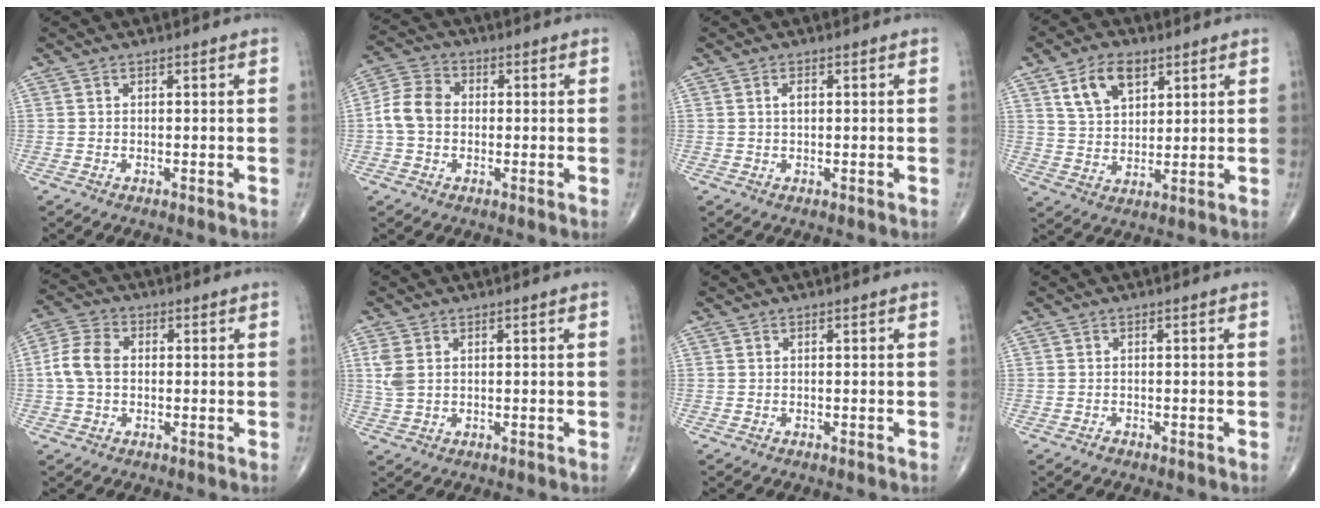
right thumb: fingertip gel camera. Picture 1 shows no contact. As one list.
[{"total": 7.6, "force": [-0.3, 5.9, 4.7], "torque": [-0.086, 0.024, -0.016]}, {"total": 1.7, "force": [0.4, 0.9, 1.4], "torque": [-0.024, 0.002, 0.005]}, {"total": 9.4, "force": [4.7, 5.8, 5.8], "torque": [-0.082, -0.017, 0.088]}, {"total": 6.9, "force": [0.0, 5.0, 4.8], "torque": [-0.099, 0.018, -0.007]}, {"total": 3.6, "force": [1.0, 2.4, 2.6], "torque": [-0.067, 0.003, 0.024]}, {"total": 0.0}, {"total": 0.5, "force": [-0.4, 0.3, 0.1], "torque": [-0.001, 0.000, -0.010]}]